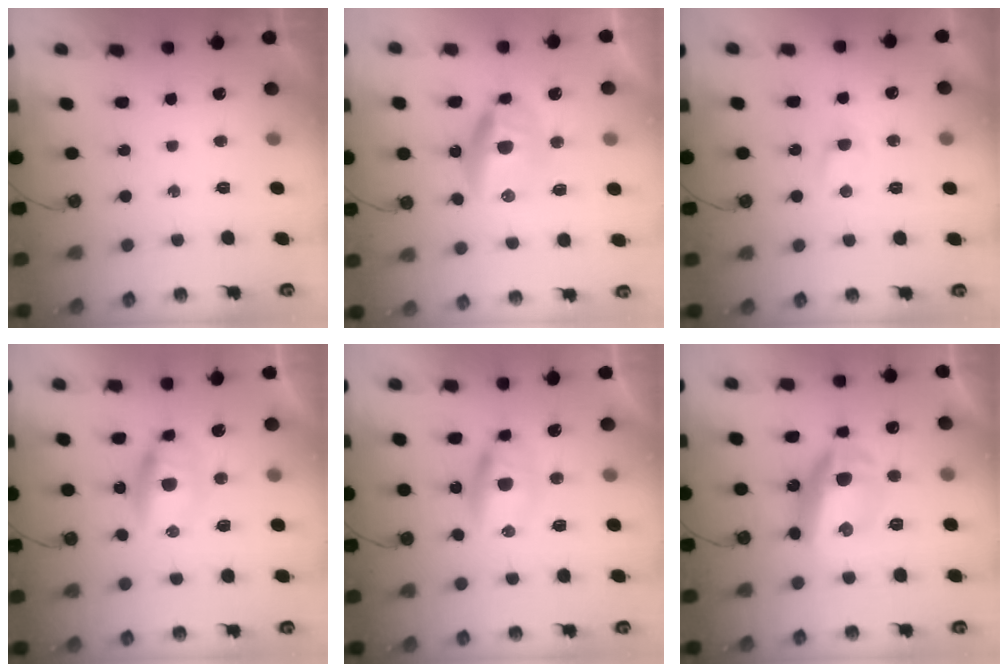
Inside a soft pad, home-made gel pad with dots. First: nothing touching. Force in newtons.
{"total": 11.4, "press": 11.4, "slide": 0.6}
{"total": 2.7, "press": 2.7, "slide": 0.4}
{"total": 15.2, "press": 9.5, "slide": 11.9}
{"total": 8.3, "press": 7.9, "slide": 2.4}
{"total": 14.8, "press": 14.8, "slide": 0.5}